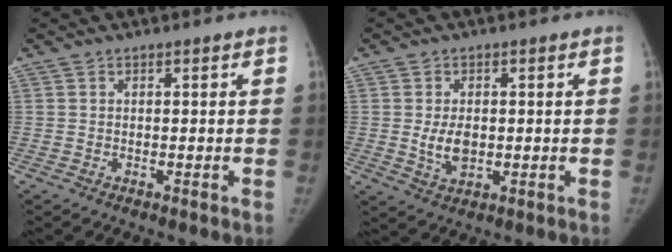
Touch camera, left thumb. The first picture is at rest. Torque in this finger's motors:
{"motor_torque": [-0.04, -0.02, 0.17, 0.59, 0.05]}